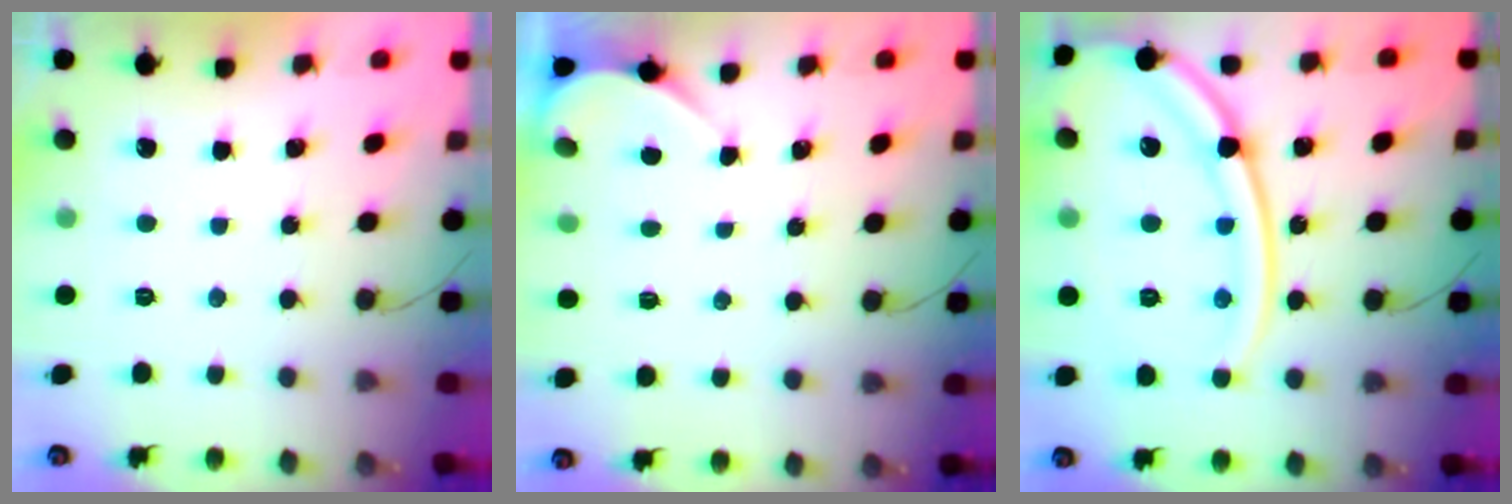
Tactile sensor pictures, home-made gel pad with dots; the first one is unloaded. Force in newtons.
{"total": 1.3, "press": 1.3, "slide": 0.1}
{"total": 18.8, "press": 18.7, "slide": 1.6}